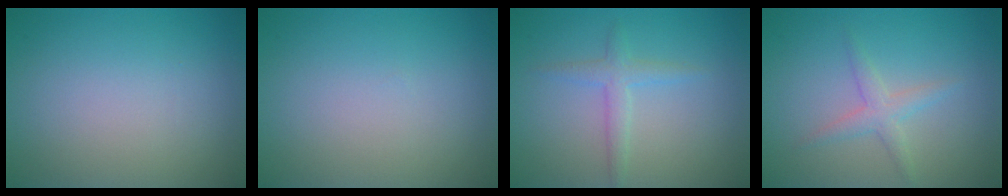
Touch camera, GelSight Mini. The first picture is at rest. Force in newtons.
{"total": 0.0}
{"total": 1.9, "press": 1.9, "slide": 0.2}
{"total": 2.0, "press": 2.0, "slide": 0.1}